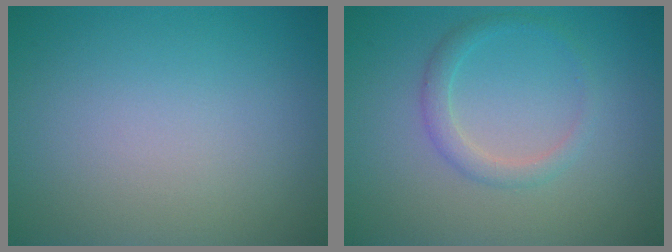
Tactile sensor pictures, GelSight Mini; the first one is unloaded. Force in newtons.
{"total": 1.8, "press": 1.8, "slide": 0.2}